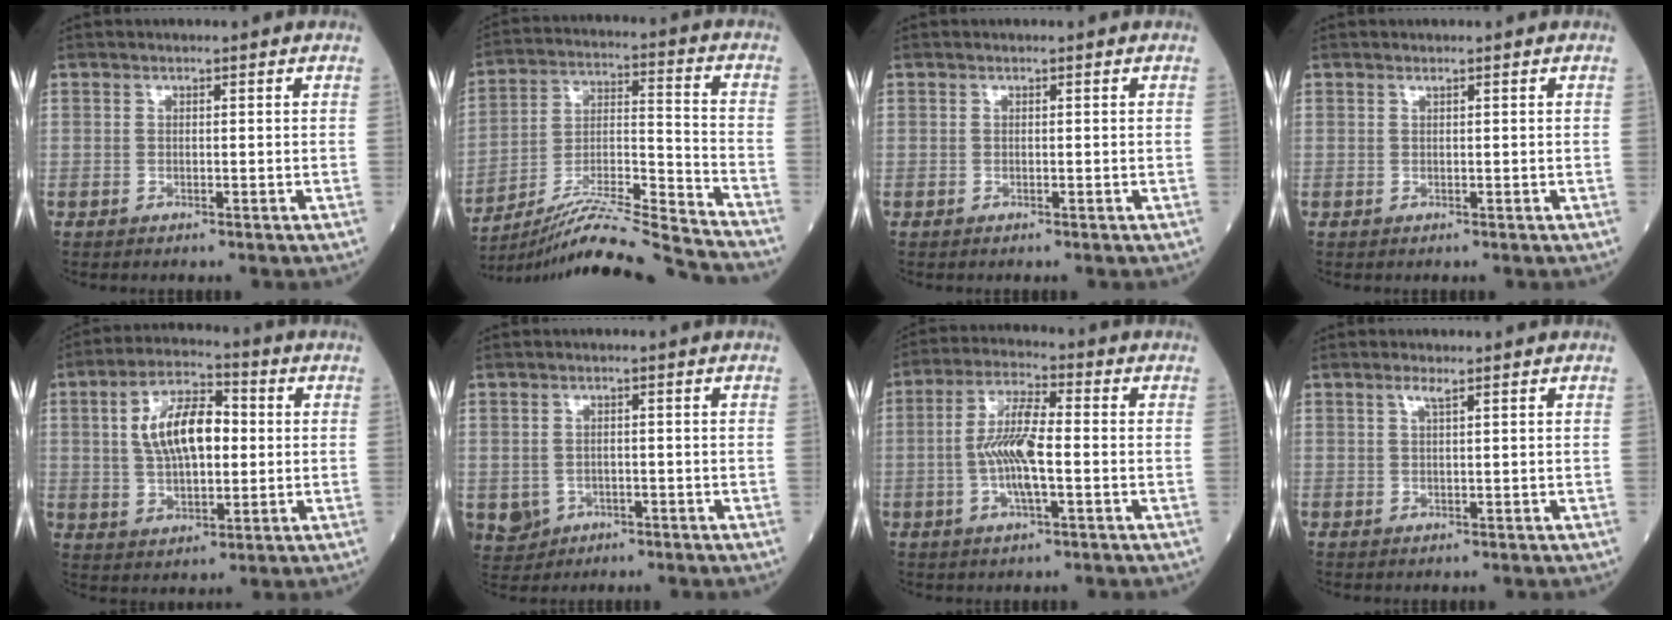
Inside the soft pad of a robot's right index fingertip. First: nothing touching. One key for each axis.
{"total": 21.0, "fx": -19.6, "fy": -2.0, "fz": 7.1, "tx": -0.131, "ty": -0.014, "tz": -0.320}
{"total": 0.0}
{"total": 0.0}
{"total": 11.5, "fx": 1.7, "fy": 5.2, "fz": 10.2, "tx": -0.193, "ty": 0.021, "tz": 0.032}
{"total": 6.2, "fx": -2.2, "fy": 5.6, "fz": 1.6, "tx": -0.041, "ty": 0.001, "tz": -0.023}
{"total": 8.5, "fx": -1.0, "fy": 1.7, "fz": 8.3, "tx": -0.163, "ty": 0.006, "tz": -0.022}
{"total": 1.3, "fx": 0.8, "fy": -0.1, "fz": 1.0, "tx": -0.025, "ty": 0.003, "tz": 0.017}